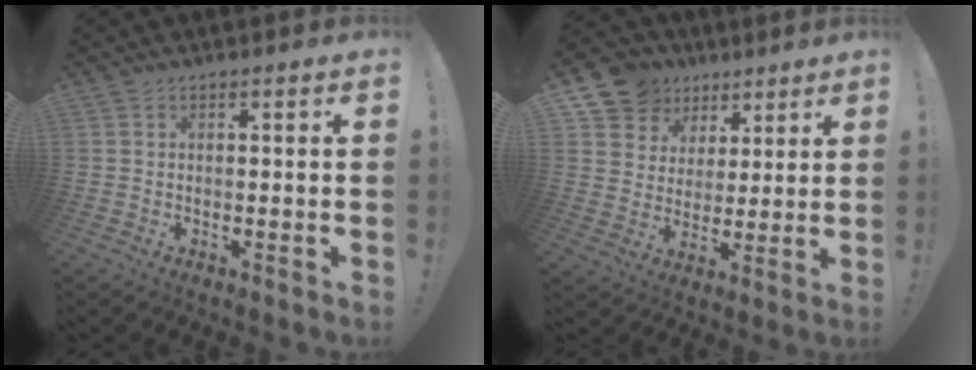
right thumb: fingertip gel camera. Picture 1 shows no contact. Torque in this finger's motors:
{"motor_torque": [0.27, 1.26, 0.66, 0.50, -0.01]}